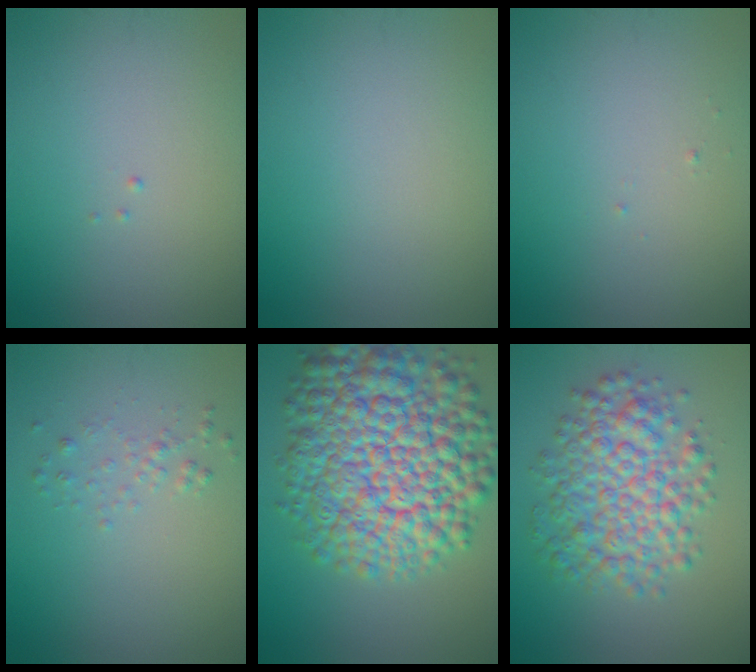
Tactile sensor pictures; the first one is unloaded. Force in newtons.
{"total": 0.0}
{"total": 0.0}
{"total": 1.0, "press": 1.0, "slide": 0.0}
{"total": 13.4, "press": 13.4, "slide": 0.4}
{"total": 6.4, "press": 6.4, "slide": 0.1}